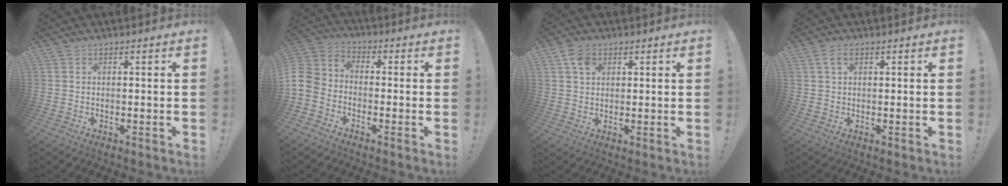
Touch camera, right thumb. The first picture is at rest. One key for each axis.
{"total": 7.4, "fx": -5.1, "fy": 4.7, "fz": 2.7, "tx": -0.064, "ty": 0.029, "tz": -0.098}
{"total": 4.9, "fx": 2.1, "fy": 3.6, "fz": 2.6, "tx": -0.033, "ty": -0.003, "tz": 0.038}
{"total": 3.4, "fx": 1.6, "fy": 1.9, "fz": 2.3, "tx": -0.035, "ty": -0.002, "tz": 0.027}